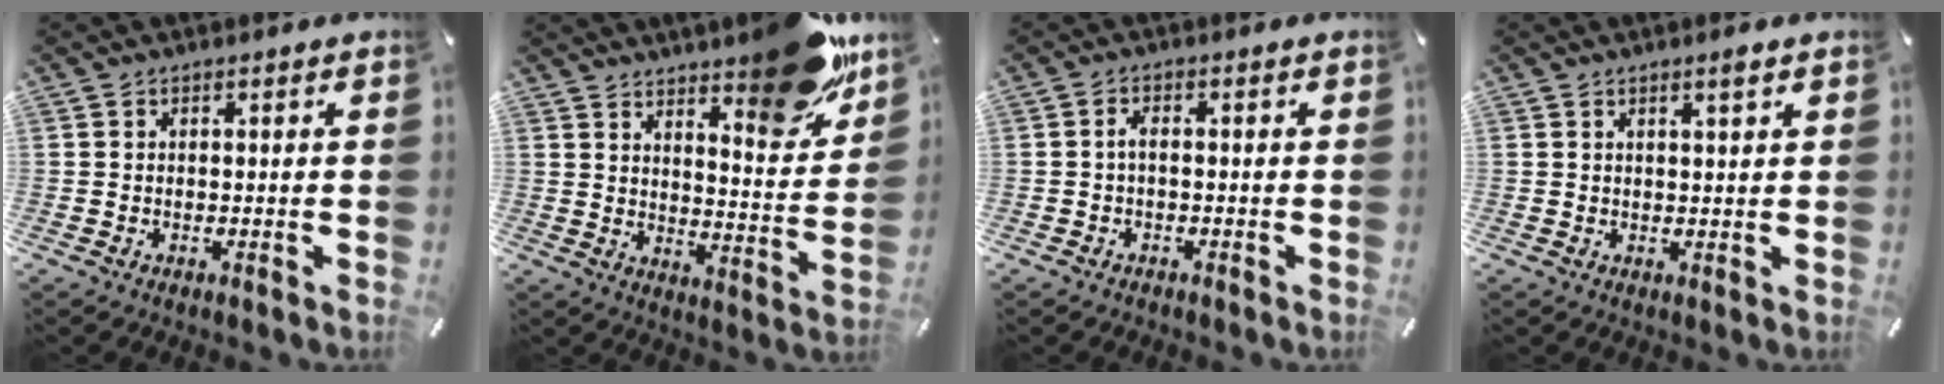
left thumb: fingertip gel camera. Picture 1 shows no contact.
{"total": 15.5, "force": [11.9, 4.6, 8.8], "torque": [-0.100, -0.097, 0.196]}
{"total": 1.8, "force": [-0.8, 0.8, 1.5], "torque": [-0.029, 0.006, -0.016]}
{"total": 2.1, "force": [1.5, 0.2, 1.5], "torque": [-0.022, -0.003, 0.023]}